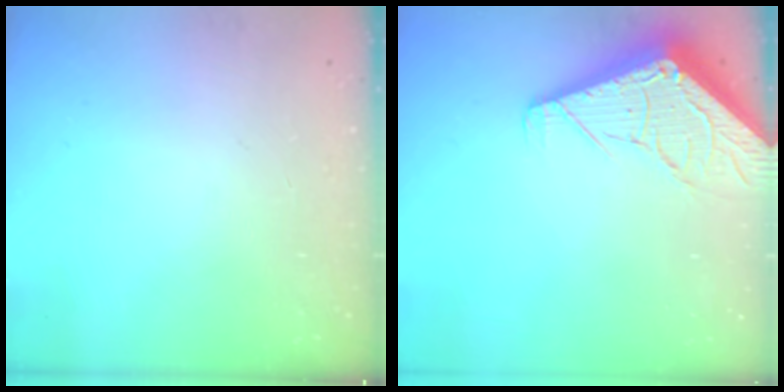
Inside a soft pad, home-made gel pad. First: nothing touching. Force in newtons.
{"total": 6.5, "press": 6.5, "slide": 0.7}